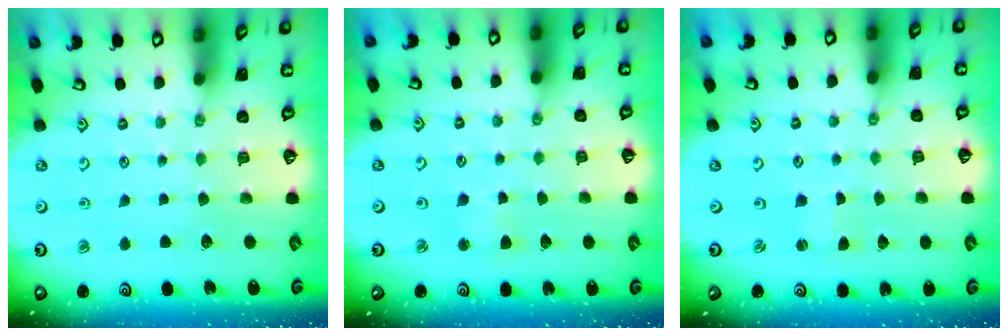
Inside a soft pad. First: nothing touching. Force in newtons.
{"total": 2.7, "press": 2.7, "slide": 0.4}
{"total": 1.5, "press": 1.4, "slide": 0.3}